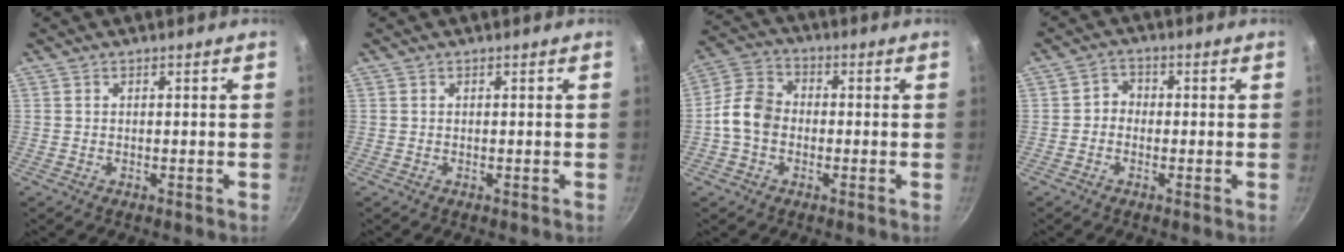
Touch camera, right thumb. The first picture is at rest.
{"total": 0.0}
{"total": 8.5, "force": [-1.4, 6.6, 5.1], "torque": [-0.076, 0.027, -0.045]}
{"total": 2.8, "force": [-0.7, 2.4, 1.1], "torque": [-0.002, 0.013, -0.021]}